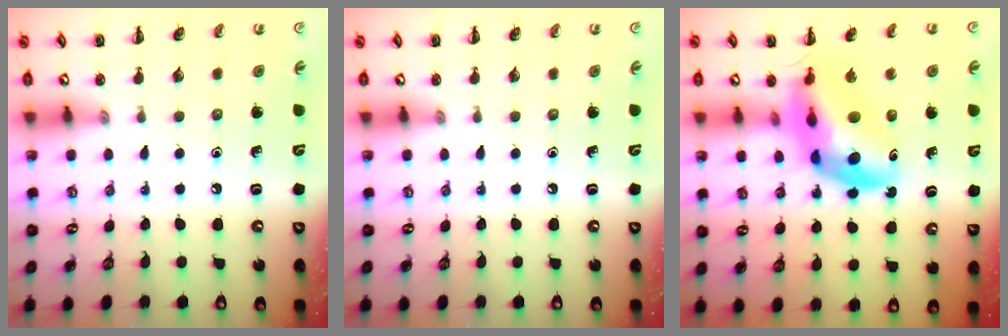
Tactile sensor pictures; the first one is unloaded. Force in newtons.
{"total": 0.0}
{"total": 13.2, "press": 12.7, "slide": 3.7}